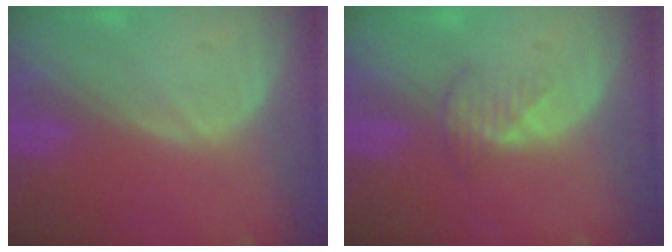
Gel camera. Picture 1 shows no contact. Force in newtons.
{"total": 2.5, "press": 2.5, "slide": 0.3}